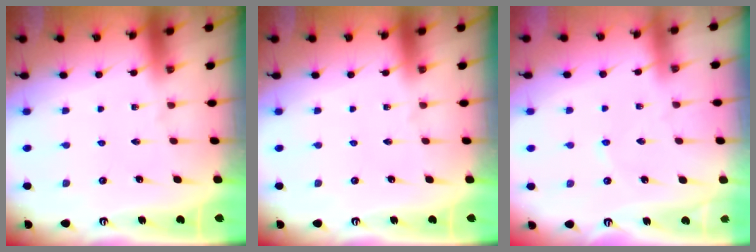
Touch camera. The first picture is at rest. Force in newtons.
{"total": 0.0}
{"total": 1.6, "press": 1.6, "slide": 0.2}